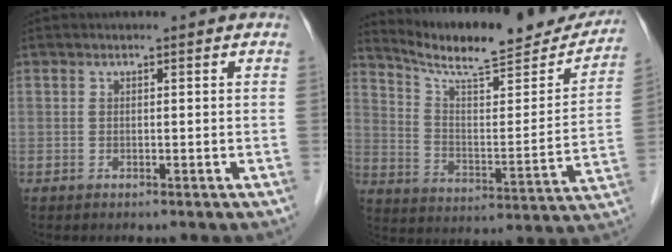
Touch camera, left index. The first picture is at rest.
{"total": 21.1, "force": [19.4, 2.9, 7.9], "torque": [-0.121, -0.042, 0.273]}